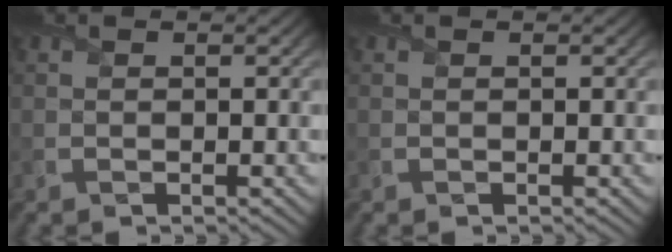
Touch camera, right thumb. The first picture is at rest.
{"total": 0.0}